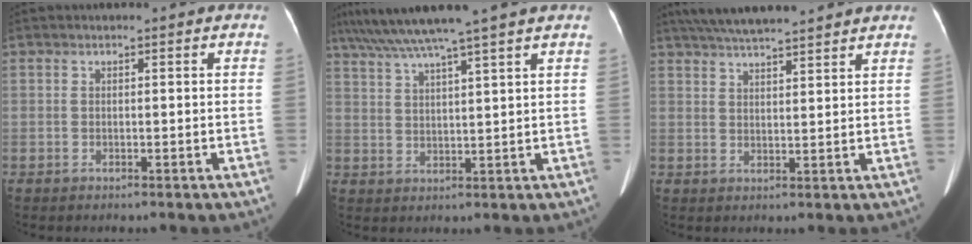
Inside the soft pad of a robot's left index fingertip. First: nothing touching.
{"total": 10.6, "force": [8.8, -2.0, 5.5], "torque": [-0.099, 0.021, 0.139]}
{"total": 11.7, "force": [10.4, 1.0, 5.2], "torque": [-0.095, 0.032, 0.157]}